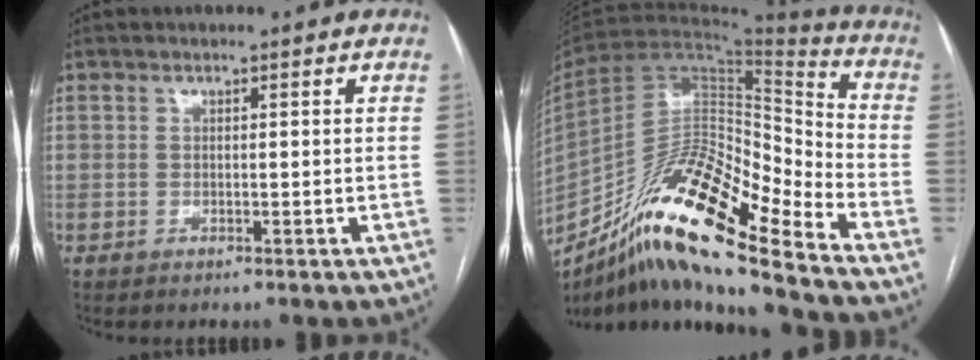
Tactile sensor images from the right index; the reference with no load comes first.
{"total": 21.5, "force": [-14.7, 2.8, 15.4], "torque": [-0.290, -0.003, -0.268]}